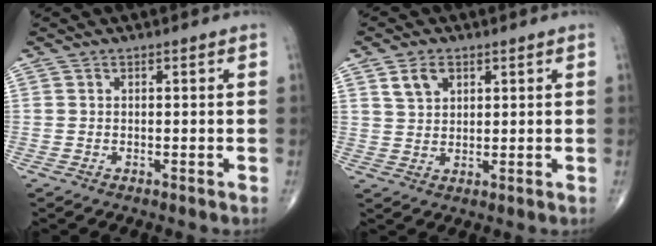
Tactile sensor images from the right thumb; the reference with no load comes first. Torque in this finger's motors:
{"motor_torque": [-0.75, 0.25, 0.05, -0.03, 0.11]}